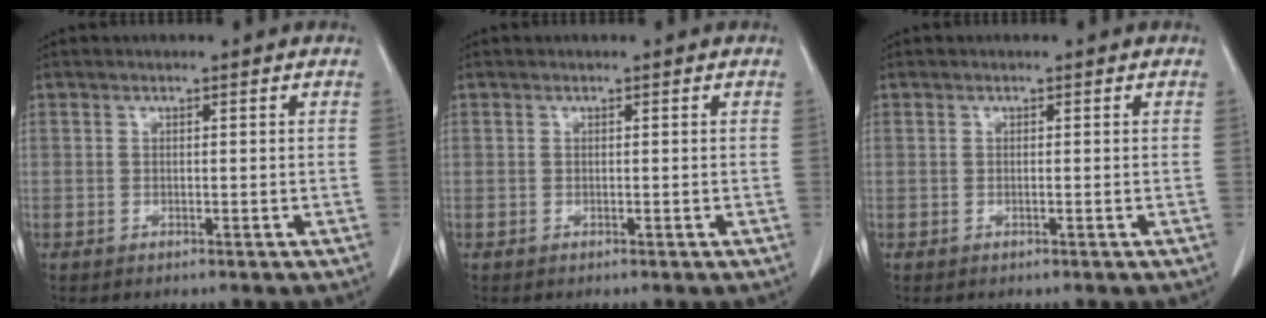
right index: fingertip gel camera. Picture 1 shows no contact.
{"total": 0.0}
{"total": 0.0}